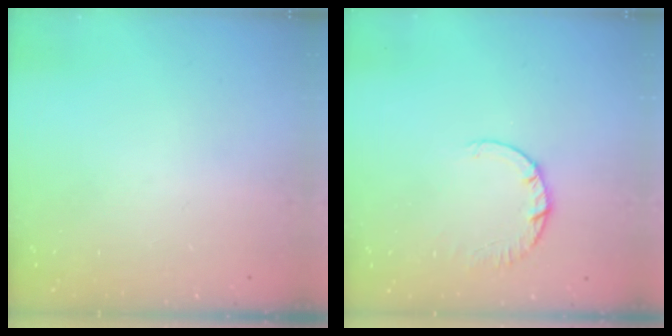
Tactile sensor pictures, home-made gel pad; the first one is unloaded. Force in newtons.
{"total": 2.4, "press": 2.4, "slide": 0.2}